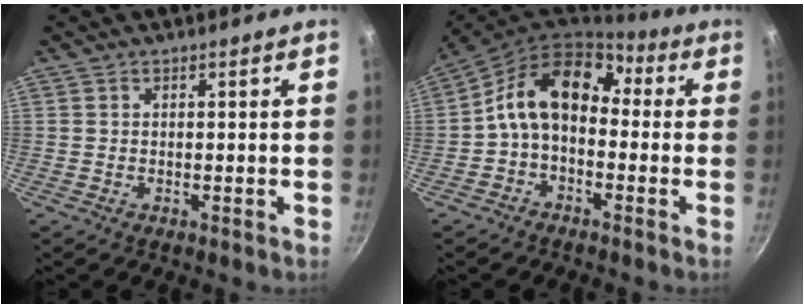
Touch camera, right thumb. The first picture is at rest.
{"total": 13.1, "force": [0.3, 9.2, 9.3], "torque": [-0.139, 0.046, -0.021]}